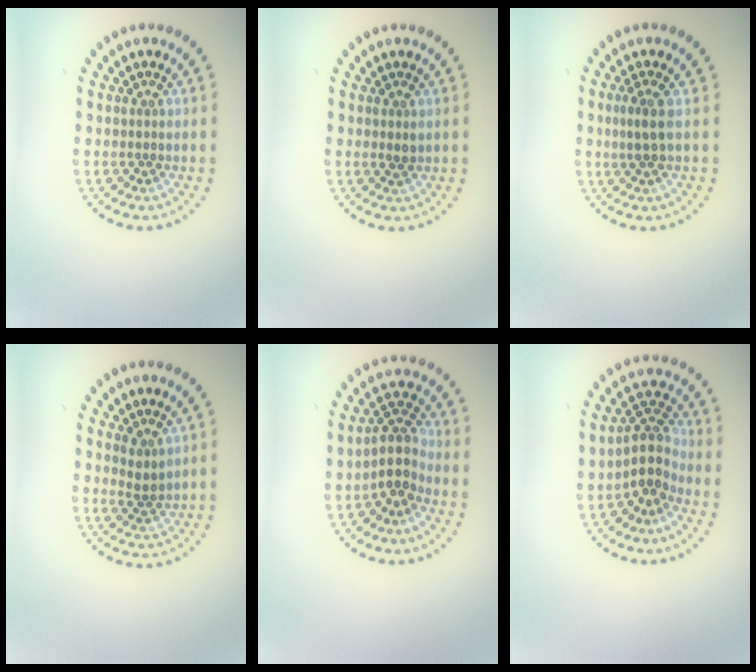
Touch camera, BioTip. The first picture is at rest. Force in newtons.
{"total": 0.8, "press": 0.8, "slide": 0.2}
{"total": 2.1, "press": 1.7, "slide": 1.2}
{"total": 1.1, "press": 0.8, "slide": 0.8}
{"total": 2.9, "press": 2.1, "slide": 2.0}
{"total": 3.3, "press": 2.4, "slide": 2.2}